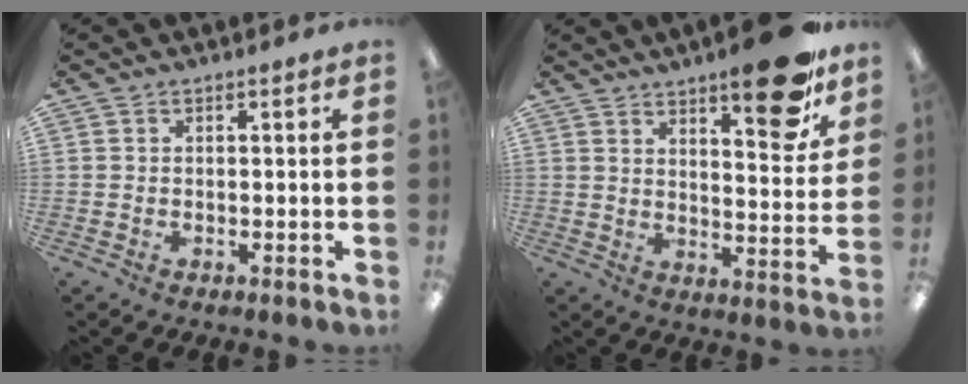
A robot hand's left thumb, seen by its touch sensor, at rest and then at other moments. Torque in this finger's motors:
{"motor_torque": [2.23, 1.31, 1.58, -1.18, 0.09]}